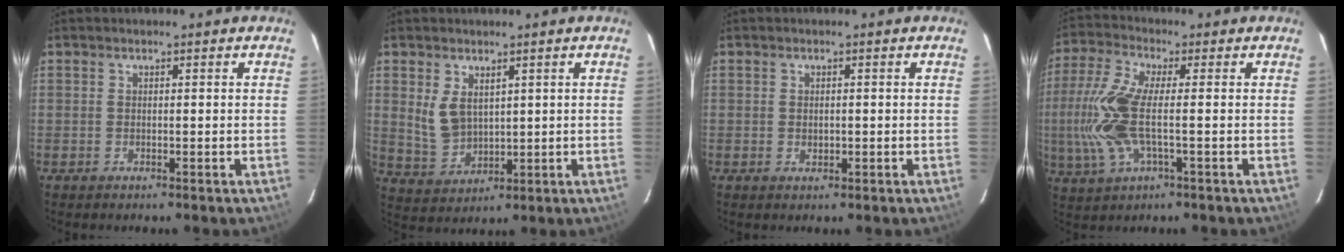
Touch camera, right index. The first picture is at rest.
{"total": 6.1, "force": [2.4, 3.9, 4.1], "torque": [-0.079, -0.002, 0.060]}
{"total": 1.2, "force": [-0.1, 0.9, 0.8], "torque": [-0.011, 0.002, 0.000]}
{"total": 12.1, "force": [-1.4, 3.6, 11.5], "torque": [-0.259, 0.000, -0.030]}